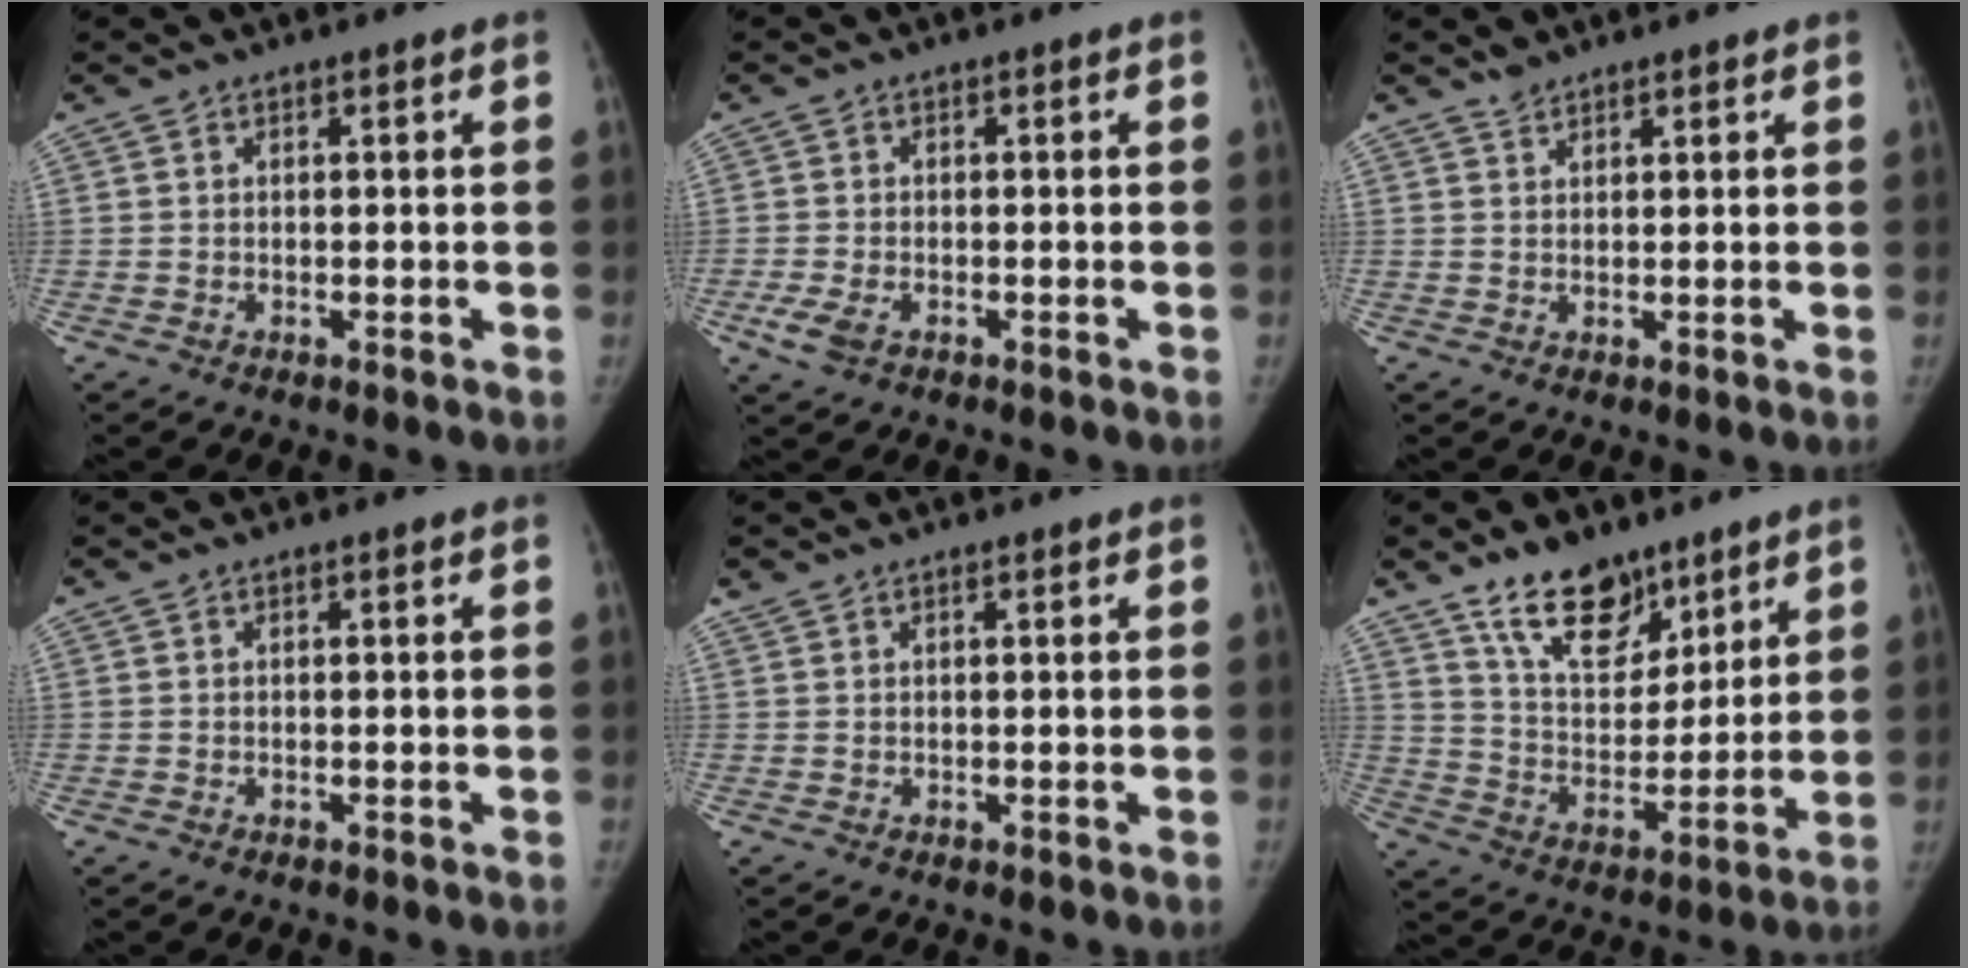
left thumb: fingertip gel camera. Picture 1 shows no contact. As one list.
[{"total": 3.6, "force": [-1.8, 2.0, 2.4], "torque": [-0.058, -0.003, -0.033]}, {"total": 1.8, "force": [1.6, 0.7, 0.2], "torque": [0.004, -0.007, 0.030]}, {"total": 0.0}, {"total": 0.9, "force": [0.8, 0.4, 0.1], "torque": [-0.001, 0.000, 0.015]}, {"total": 15.7, "force": [11.0, 8.0, 7.8], "torque": [-0.085, -0.070, 0.204]}]